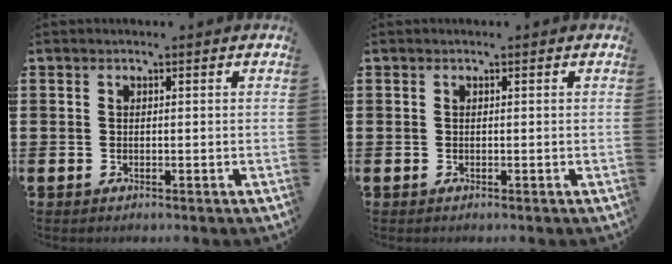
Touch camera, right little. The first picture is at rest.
{"total": 0.0}